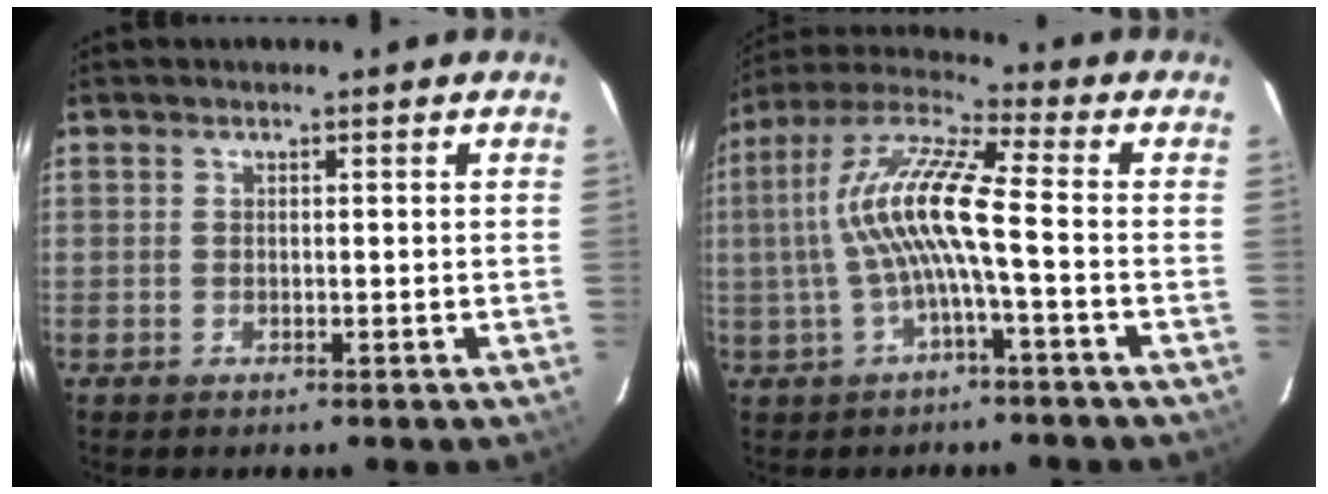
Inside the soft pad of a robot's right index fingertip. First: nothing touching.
{"total": 12.1, "force": [-1.3, 1.2, 12.0], "torque": [-0.239, 0.016, -0.025]}